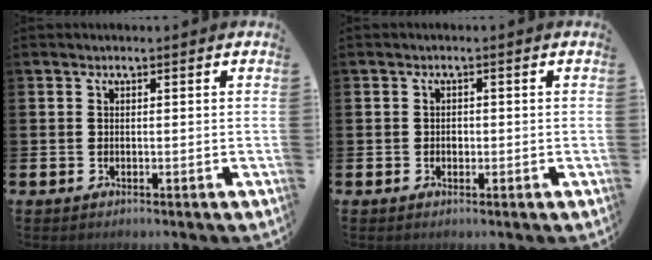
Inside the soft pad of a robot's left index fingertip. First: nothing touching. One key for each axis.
{"total": 0.8, "fx": 0.0, "fy": 0.7, "fz": 0.4, "tx": 0.003, "ty": 0.001, "tz": -0.004}